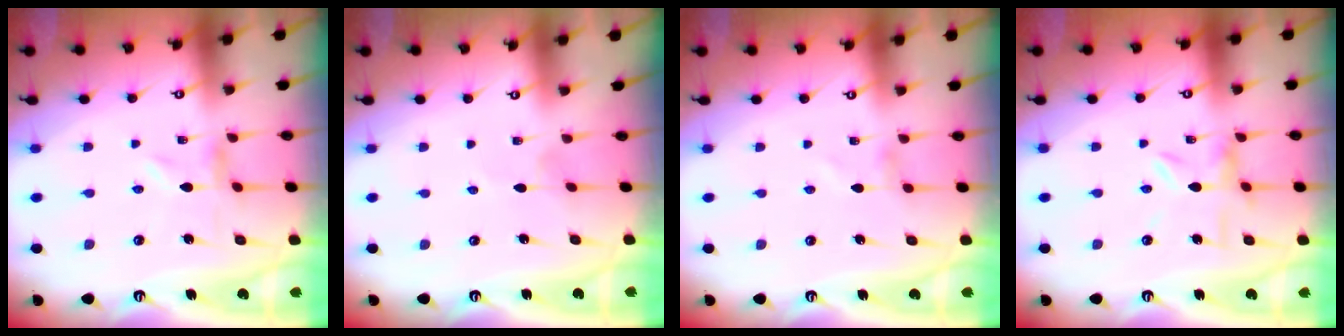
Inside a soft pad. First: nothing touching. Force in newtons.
{"total": 0.8, "press": 0.8, "slide": 0.2}
{"total": 0.0}
{"total": 3.1, "press": 3.1, "slide": 0.4}